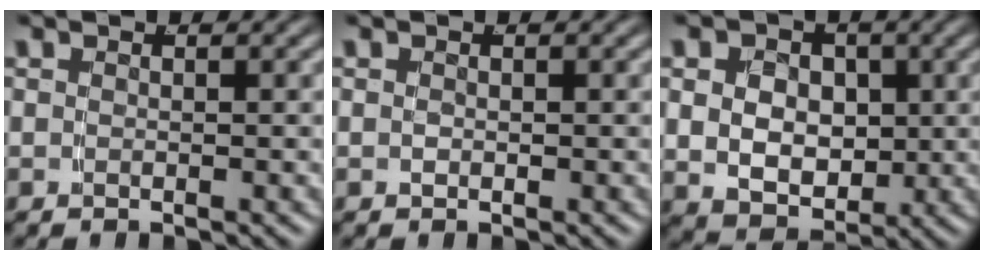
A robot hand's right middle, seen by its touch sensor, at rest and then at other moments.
{"total": 0.0}
{"total": 7.0, "force": [-0.3, 5.8, 4.0], "torque": [-0.081, -0.037, 0.007]}